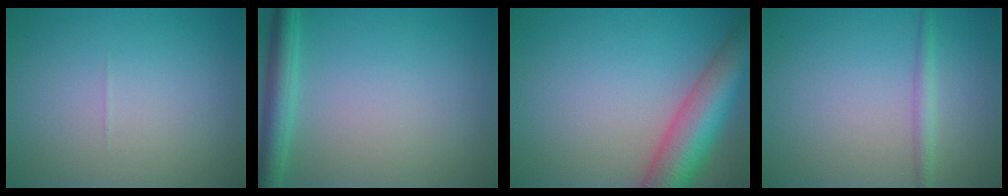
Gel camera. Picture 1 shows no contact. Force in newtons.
{"total": 3.2, "press": 3.2, "slide": 0.2}
{"total": 8.5, "press": 8.5, "slide": 0.4}
{"total": 1.6, "press": 1.6, "slide": 0.1}